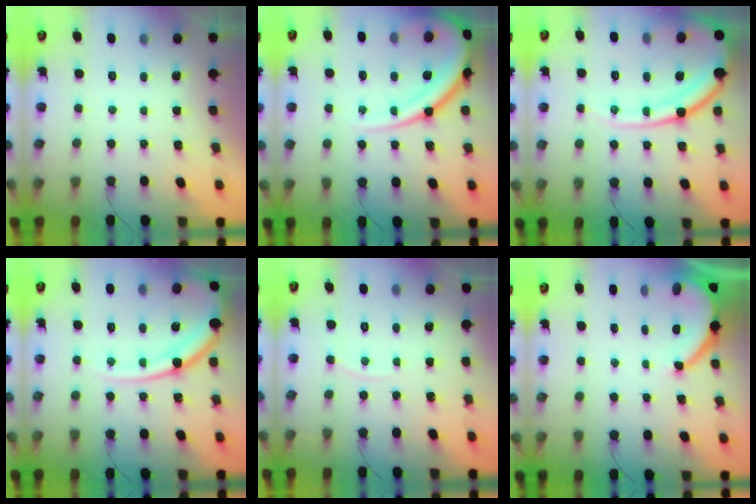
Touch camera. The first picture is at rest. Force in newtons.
{"total": 19.7, "press": 19.6, "slide": 2.0}
{"total": 18.1, "press": 18.0, "slide": 2.0}
{"total": 16.8, "press": 16.7, "slide": 1.7}
{"total": 3.1, "press": 3.1, "slide": 0.4}
{"total": 8.1, "press": 8.1, "slide": 0.4}